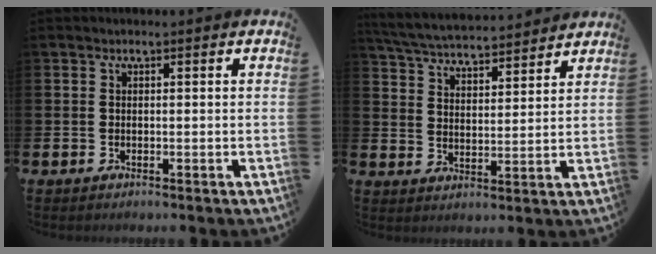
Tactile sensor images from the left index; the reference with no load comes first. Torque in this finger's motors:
{"motor_torque": [0.18, -0.37, 0.98, 0.21]}